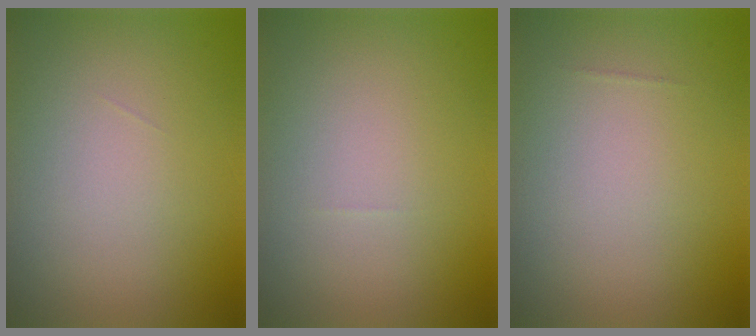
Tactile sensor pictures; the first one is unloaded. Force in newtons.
{"total": 0.0}
{"total": 0.0}